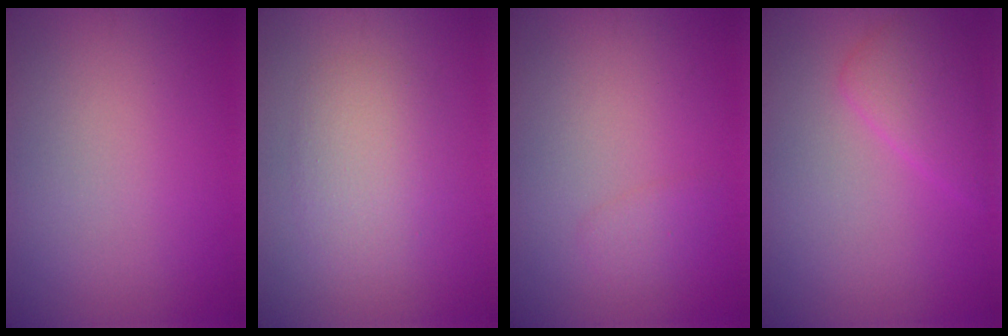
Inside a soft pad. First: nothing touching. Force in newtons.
{"total": 2.8, "press": 2.8, "slide": 0.2}
{"total": 1.0, "press": 1.0, "slide": 0.1}
{"total": 2.9, "press": 2.9, "slide": 0.1}